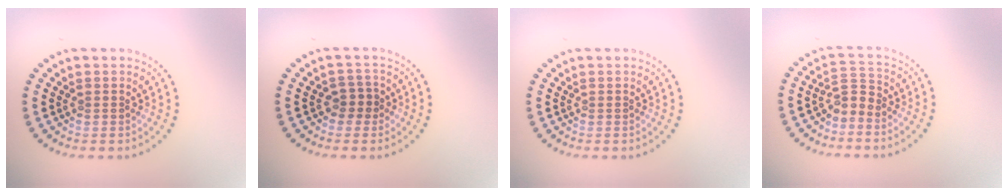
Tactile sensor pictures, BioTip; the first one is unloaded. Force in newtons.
{"total": 1.7, "press": 1.4, "slide": 0.9}
{"total": 0.0}
{"total": 1.9, "press": 1.5, "slide": 1.2}